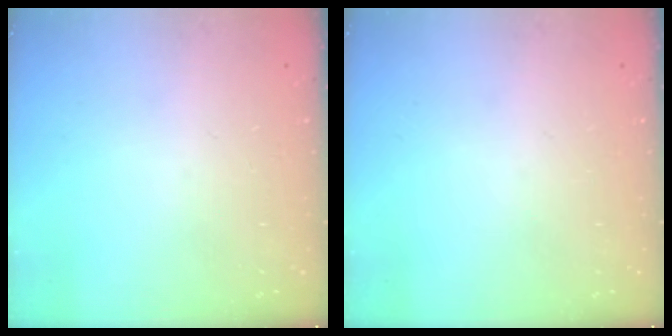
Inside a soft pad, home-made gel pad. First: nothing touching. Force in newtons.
{"total": 0.0}